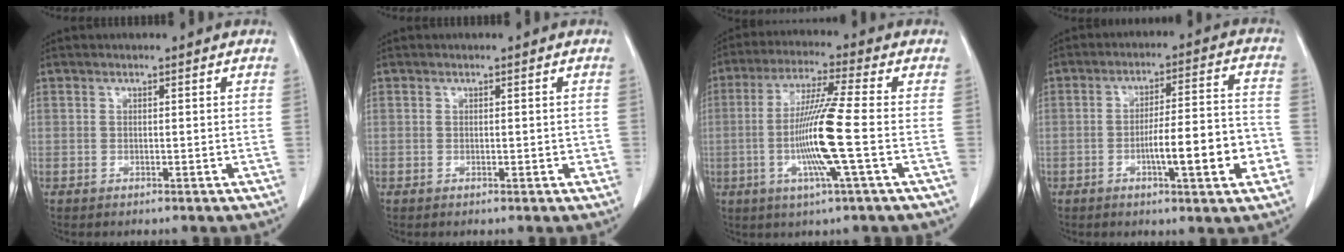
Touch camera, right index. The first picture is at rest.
{"total": 1.1, "force": [-0.1, 0.7, 0.9], "torque": [-0.011, 0.004, 0.002]}
{"total": 11.4, "force": [-2.1, -1.1, 11.2], "torque": [-0.221, -0.012, -0.047]}
{"total": 11.7, "force": [-3.7, 1.4, 11.0], "torque": [-0.168, 0.011, -0.053]}